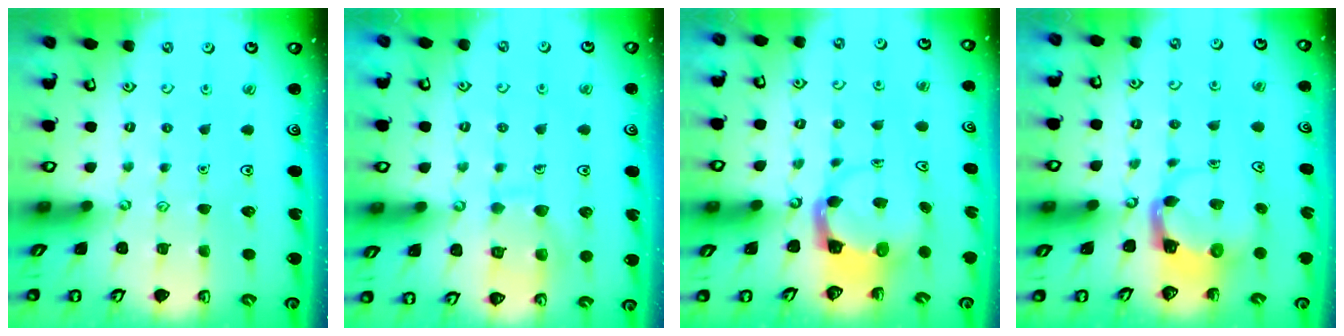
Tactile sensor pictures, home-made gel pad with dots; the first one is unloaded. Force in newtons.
{"total": 10.0, "press": 10.0, "slide": 0.8}
{"total": 3.6, "press": 3.5, "slide": 0.5}
{"total": 3.9, "press": 3.8, "slide": 0.7}